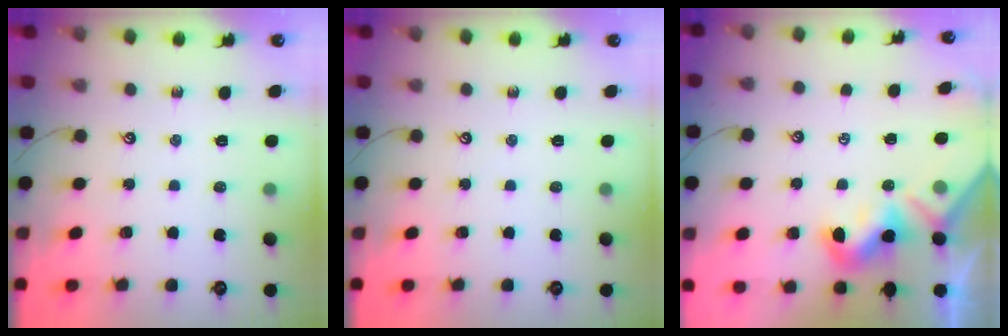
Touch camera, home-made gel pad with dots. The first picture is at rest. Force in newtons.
{"total": 0.0}
{"total": 4.9, "press": 4.8, "slide": 0.8}